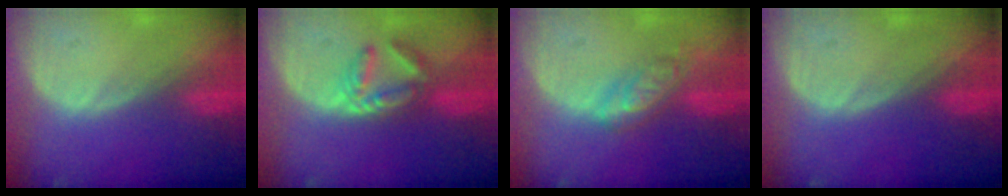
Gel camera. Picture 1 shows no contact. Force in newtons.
{"total": 5.7, "press": 5.1, "slide": 2.6}
{"total": 5.9, "press": 5.1, "slide": 2.9}
{"total": 0.0}